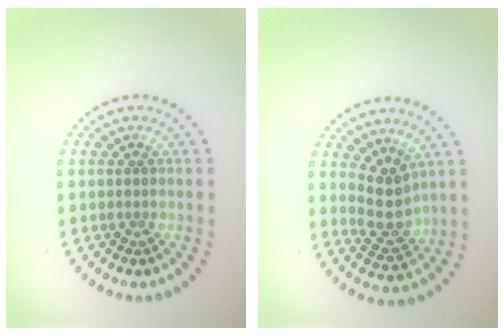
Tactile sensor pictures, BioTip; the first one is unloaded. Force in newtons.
{"total": 3.0, "press": 2.6, "slide": 1.5}